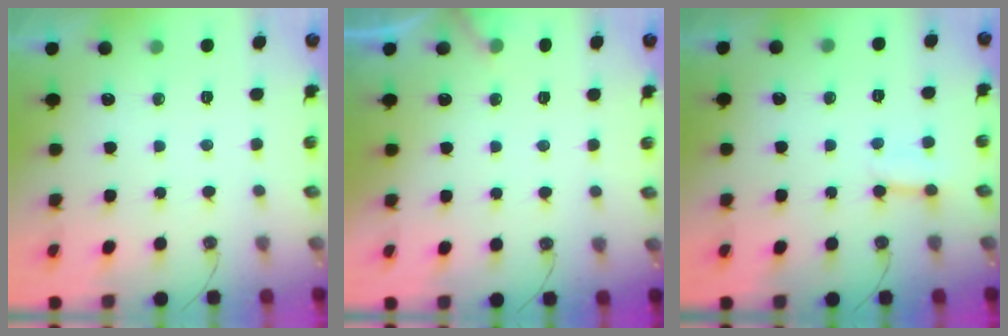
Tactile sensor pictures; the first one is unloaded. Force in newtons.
{"total": 4.5, "press": 4.5, "slide": 0.4}
{"total": 3.8, "press": 3.8, "slide": 0.3}